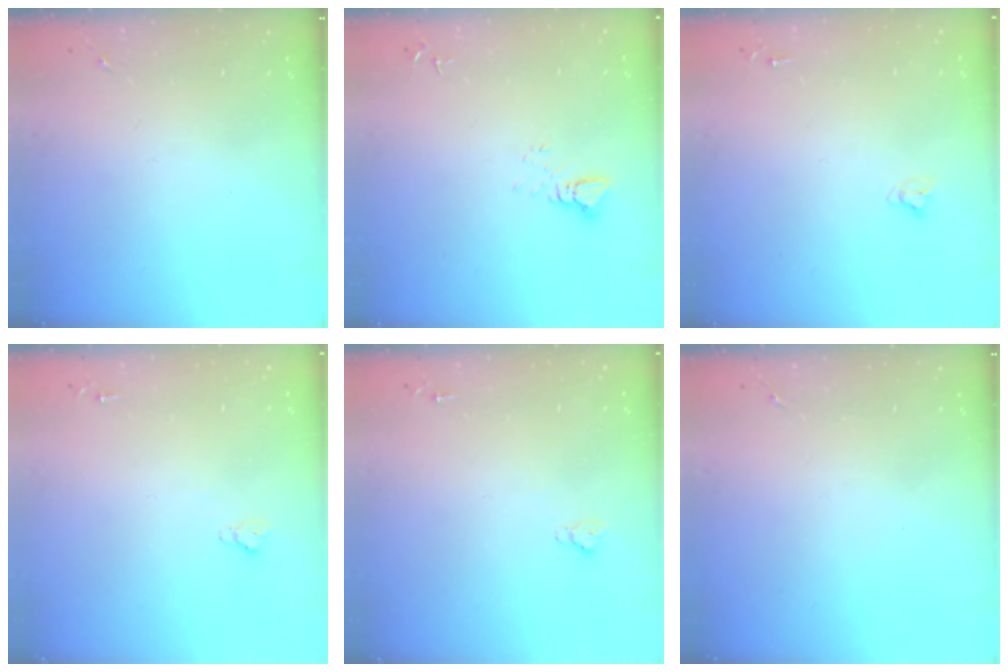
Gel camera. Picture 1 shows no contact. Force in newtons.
{"total": 2.5, "press": 2.5, "slide": 0.1}
{"total": 2.7, "press": 2.7, "slide": 0.2}
{"total": 2.6, "press": 2.5, "slide": 0.3}
{"total": 2.6, "press": 2.5, "slide": 0.3}
{"total": 0.0}